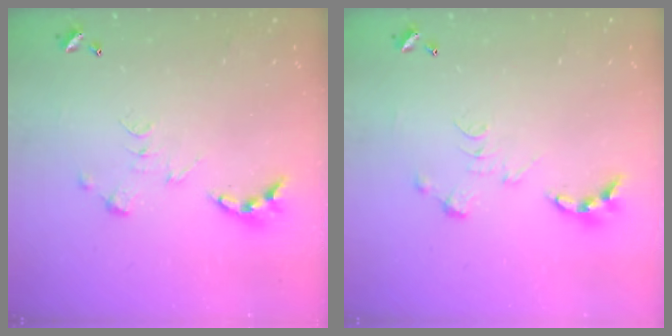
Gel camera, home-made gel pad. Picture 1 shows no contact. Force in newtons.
{"total": 0.0}